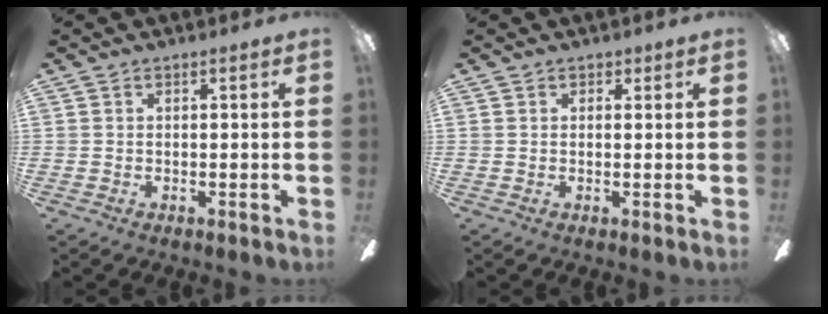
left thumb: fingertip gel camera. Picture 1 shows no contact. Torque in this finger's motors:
{"motor_torque": [-0.04, 0.12, 0.11, -0.16, 0.00]}